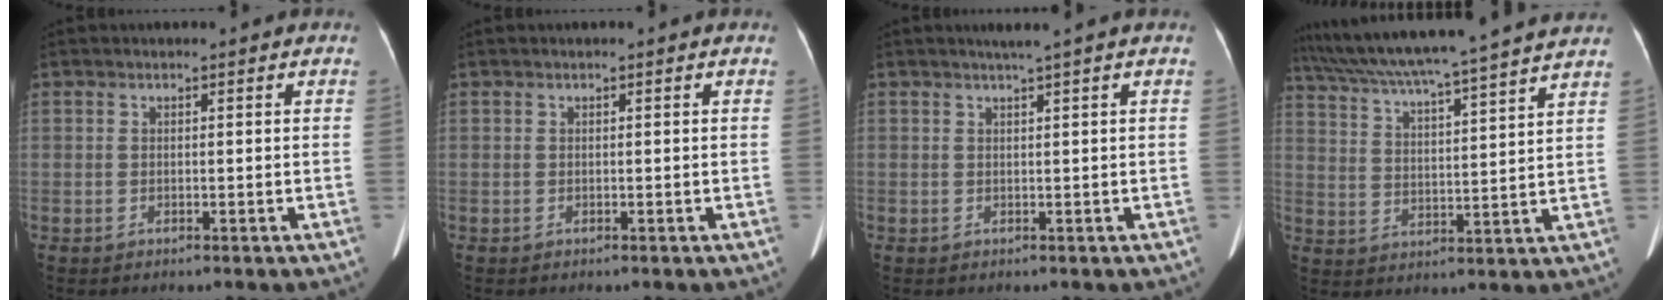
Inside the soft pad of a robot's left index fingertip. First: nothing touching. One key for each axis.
{"total": 0.0}
{"total": 0.8, "fx": 0.6, "fy": -0.2, "fz": 0.5, "tx": -0.010, "ty": 0.004, "tz": 0.015}
{"total": 22.3, "fx": 19.6, "fy": -0.7, "fz": 10.5, "tx": -0.189, "ty": 0.004, "tz": 0.285}